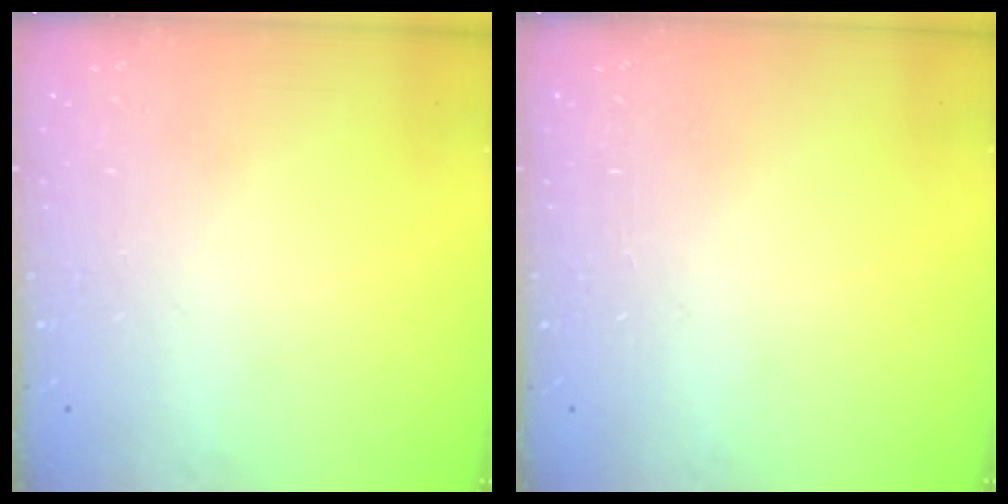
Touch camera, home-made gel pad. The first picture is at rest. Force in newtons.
{"total": 0.0}